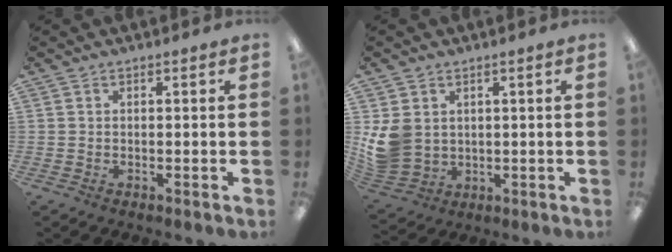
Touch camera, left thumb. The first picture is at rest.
{"total": 8.2, "force": [1.9, 7.0, 3.8], "torque": [-0.099, 0.000, 0.041]}